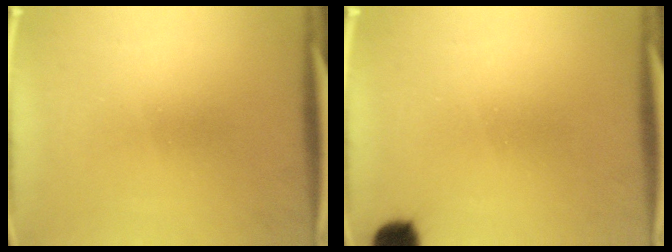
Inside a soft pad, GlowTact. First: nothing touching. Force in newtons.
{"total": 5.1}